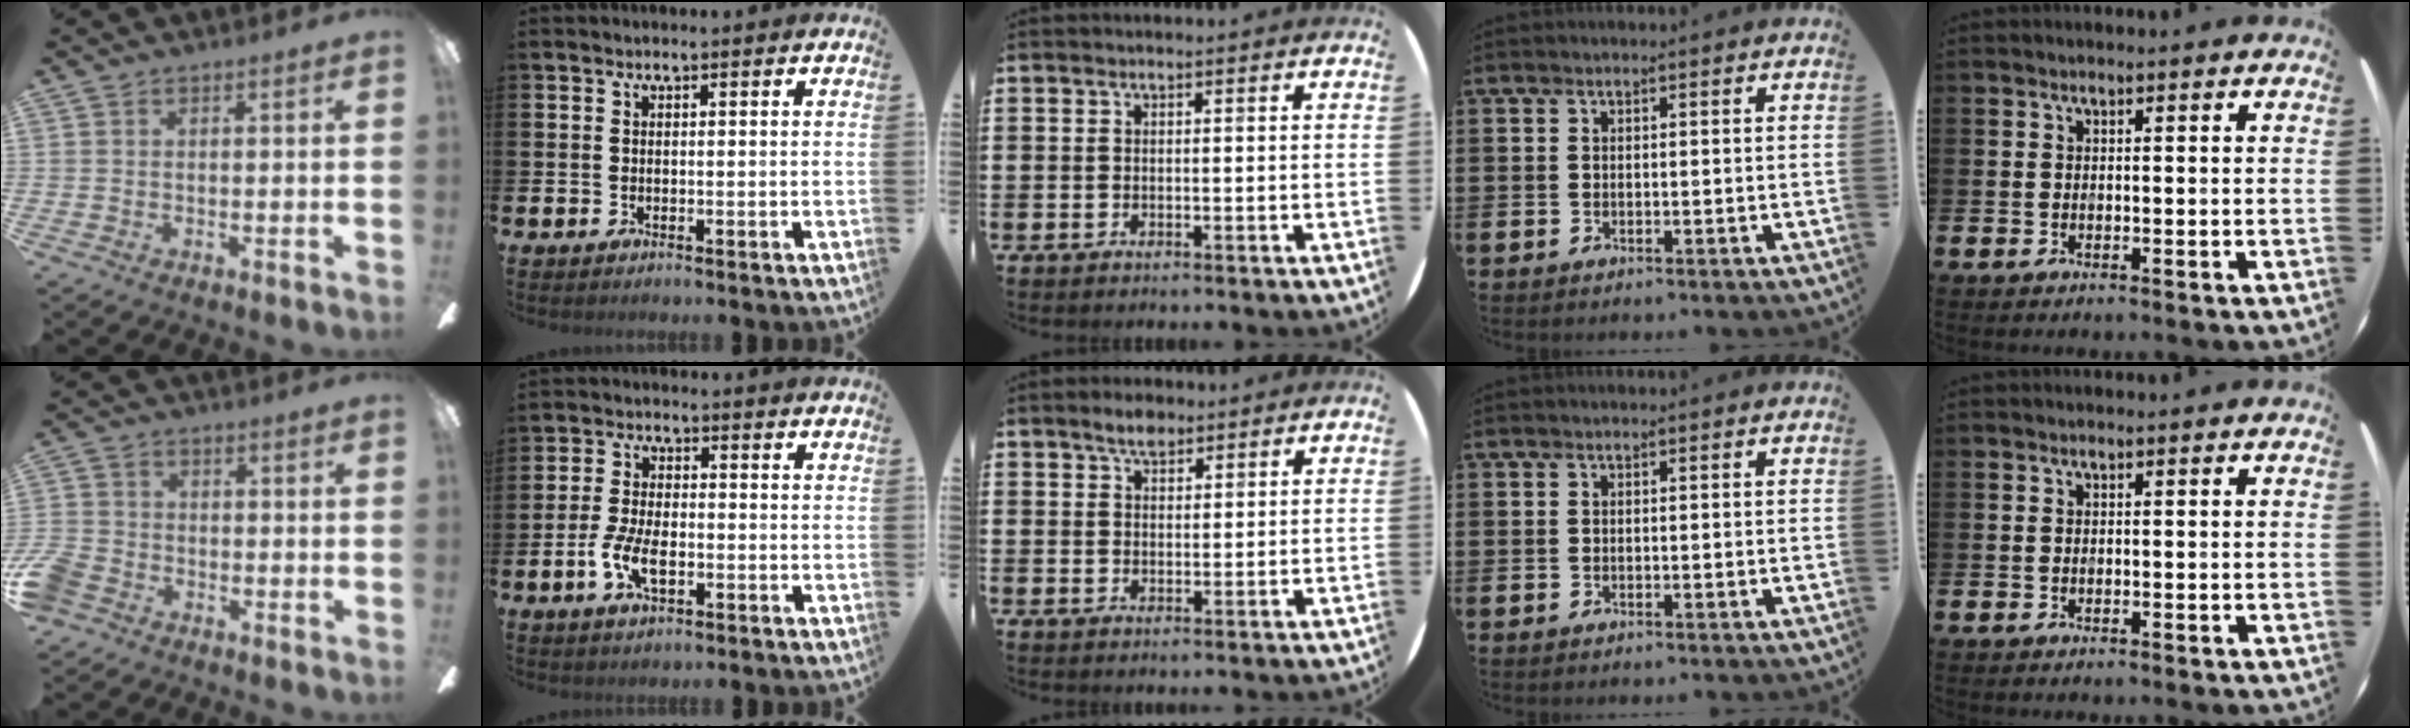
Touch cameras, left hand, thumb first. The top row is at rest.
{"thumb": {"total": 6.7, "force": [-3.9, 4.6, 2.8], "torque": [-0.071, 0.021, -0.077]}, "index": {"total": 5.4, "force": [-1.6, 2.5, 4.5], "torque": [-0.088, 0.002, -0.030]}, "middle": {"total": 3.0, "force": [2.5, 1.3, 1.2], "torque": [-0.017, 0.003, 0.045]}}